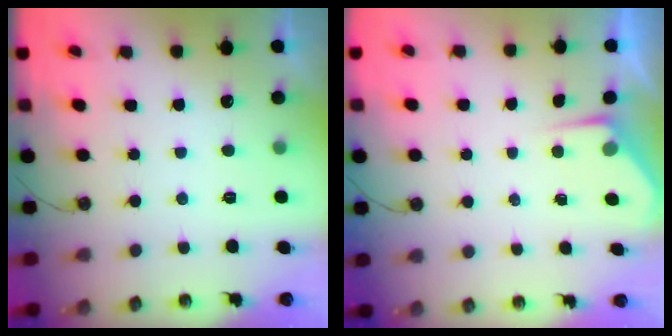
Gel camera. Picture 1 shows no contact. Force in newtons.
{"total": 2.9, "press": 2.9, "slide": 0.5}